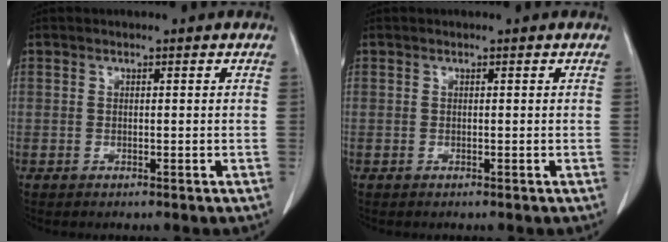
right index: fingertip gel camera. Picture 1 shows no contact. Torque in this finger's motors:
{"motor_torque": [0.00, 0.00, 0.00, 0.00]}